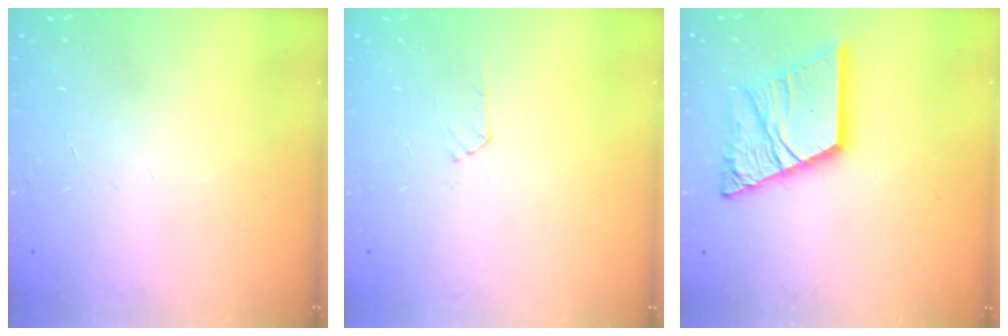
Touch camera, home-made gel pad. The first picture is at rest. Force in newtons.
{"total": 2.8, "press": 2.7, "slide": 0.5}
{"total": 18.8, "press": 18.7, "slide": 2.0}